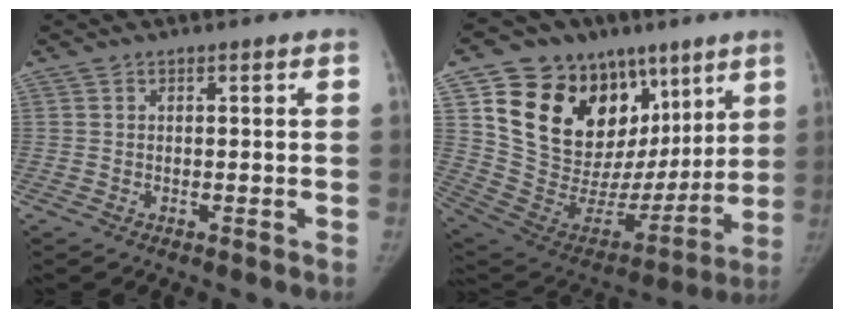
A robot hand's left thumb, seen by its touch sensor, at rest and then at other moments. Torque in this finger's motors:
{"motor_torque": [2.16, 2.59, 1.33, -1.44, 0.12]}